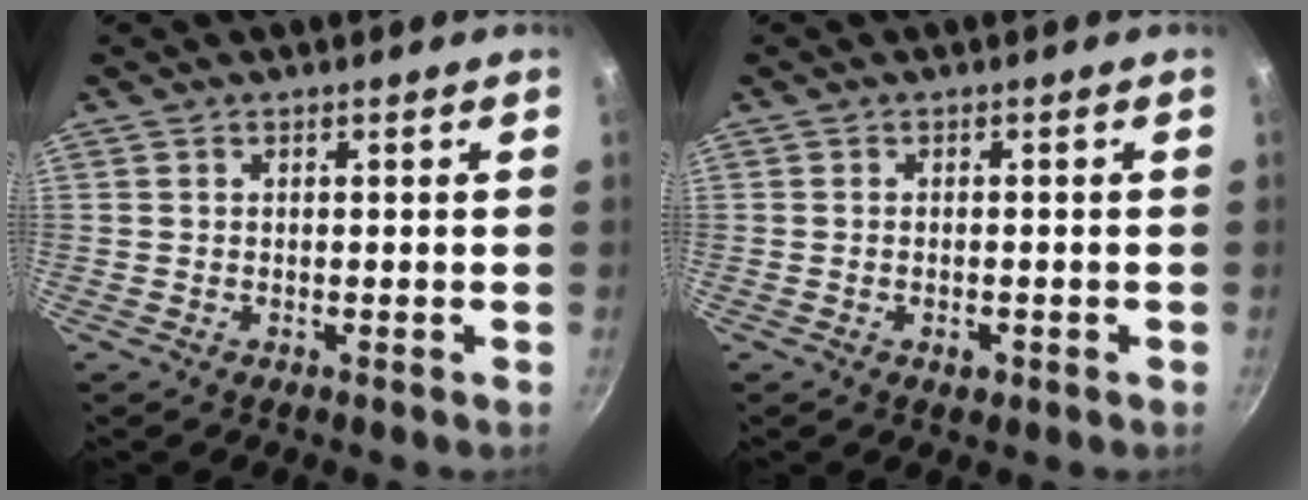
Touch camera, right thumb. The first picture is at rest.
{"total": 1.7, "force": [-0.8, 1.0, 1.2], "torque": [-0.020, 0.001, -0.013]}